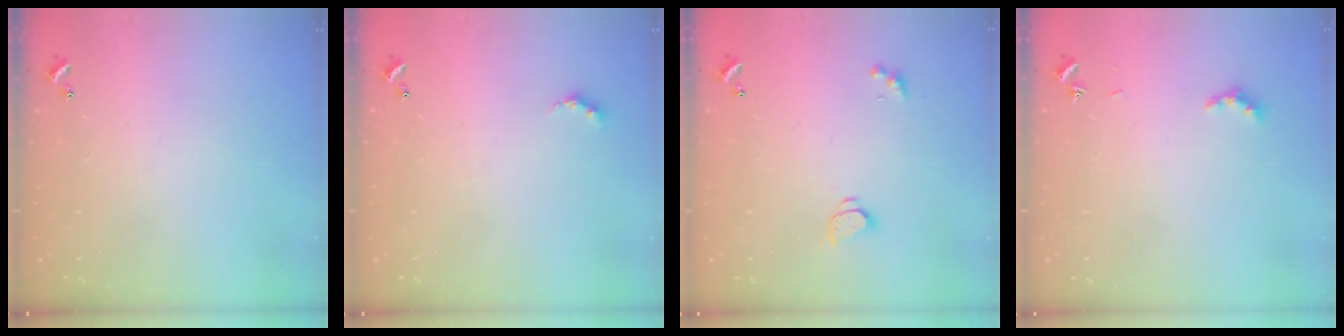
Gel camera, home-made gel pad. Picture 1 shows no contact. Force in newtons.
{"total": 3.4, "press": 3.3, "slide": 0.6}
{"total": 1.6, "press": 1.5, "slide": 0.4}
{"total": 3.5, "press": 3.4, "slide": 1.0}